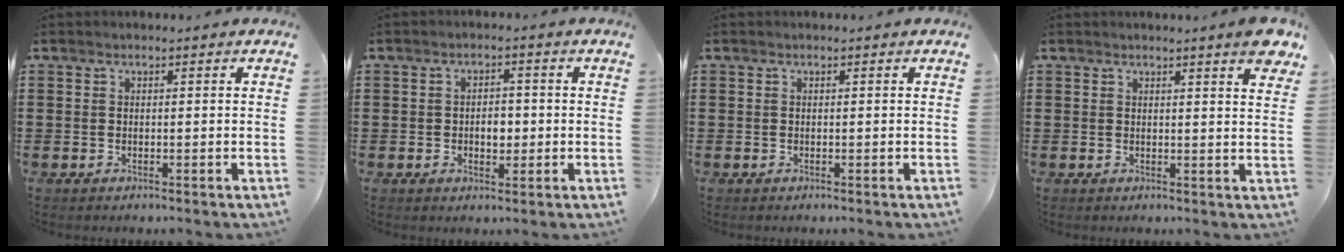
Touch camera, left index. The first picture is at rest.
{"total": 2.9, "force": [-0.3, 1.7, 2.3], "torque": [-0.030, -0.003, -0.011]}
{"total": 0.0}
{"total": 4.5, "force": [3.3, 0.1, 3.0], "torque": [-0.051, -0.008, 0.055]}